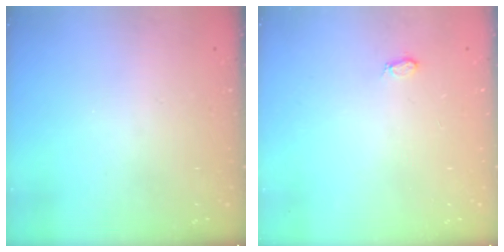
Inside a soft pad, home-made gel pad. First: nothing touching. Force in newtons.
{"total": 3.5, "press": 3.5, "slide": 0.5}